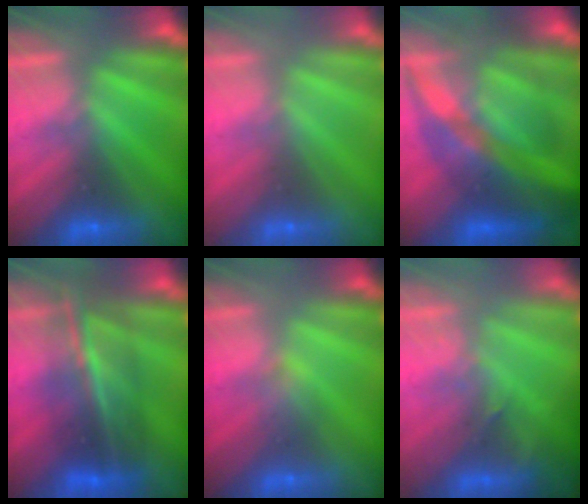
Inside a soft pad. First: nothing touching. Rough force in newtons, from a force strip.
{"total": 2.9}
{"total": 11.2}
{"total": 6.6}
{"total": 2.9}
{"total": 2.9}